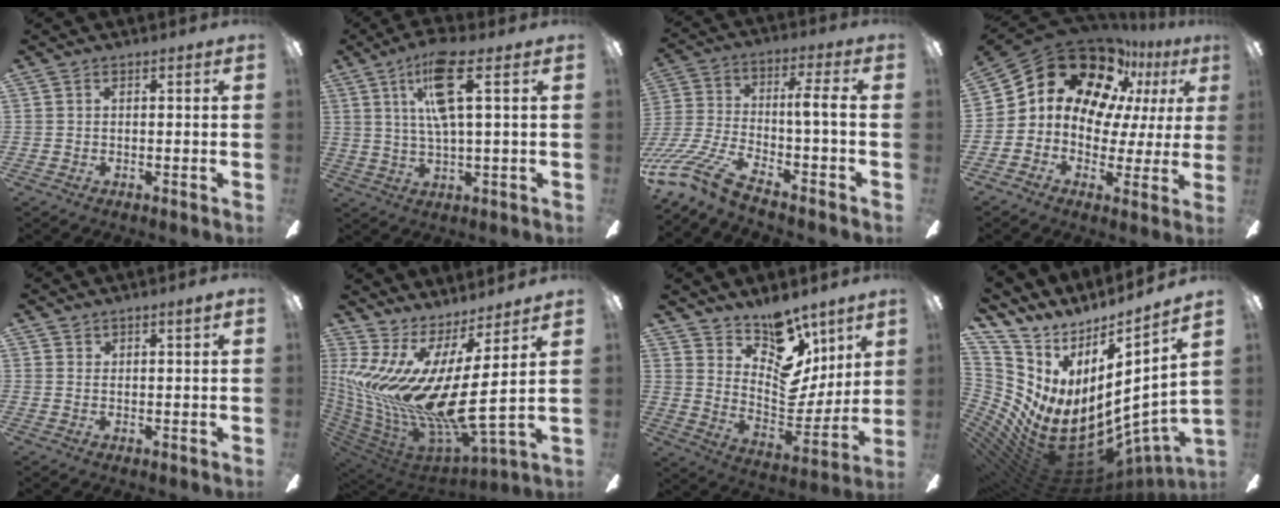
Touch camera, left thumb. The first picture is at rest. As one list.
[{"total": 13.0, "force": [5.0, 3.3, 11.6], "torque": [-0.200, -0.001, 0.082]}, {"total": 14.1, "force": [-6.5, 2.7, 12.2], "torque": [-0.266, 0.006, -0.126]}, {"total": 19.9, "force": [11.6, 12.3, 10.4], "torque": [-0.184, -0.074, 0.210]}, {"total": 1.6, "force": [1.4, 0.0, 0.9], "torque": [-0.021, -0.003, 0.024]}, {"total": 18.9, "force": [0.9, 4.7, 18.3], "torque": [-0.404, -0.082, 0.016]}, {"total": 13.7, "force": [10.0, 7.9, 4.9], "torque": [-0.061, -0.101, 0.185]}, {"total": 13.2, "force": [-1.5, 5.7, 11.8], "torque": [-0.219, -0.066, 0.002]}]